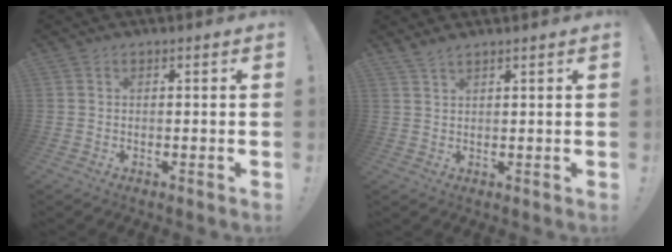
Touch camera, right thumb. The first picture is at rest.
{"total": 2.1, "force": [1.9, 0.0, 0.9], "torque": [-0.027, -0.009, 0.036]}